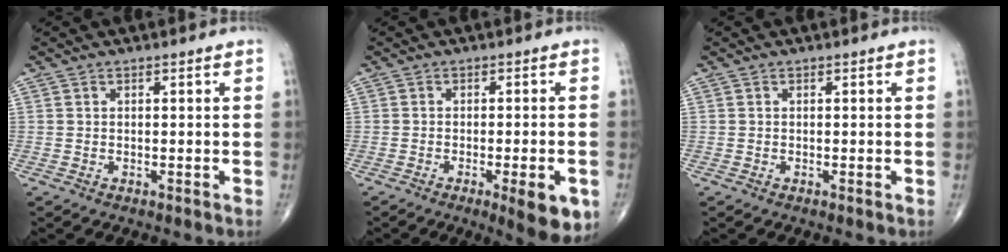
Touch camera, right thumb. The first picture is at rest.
{"total": 8.5, "force": [-3.5, 2.1, 7.4], "torque": [-0.088, -0.003, -0.043]}
{"total": 0.0}